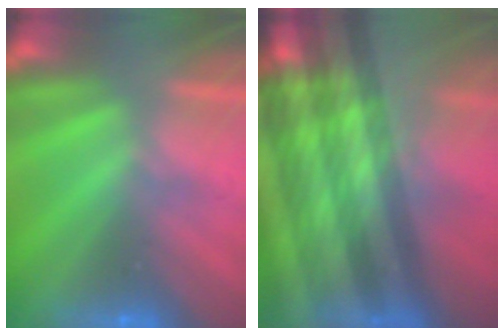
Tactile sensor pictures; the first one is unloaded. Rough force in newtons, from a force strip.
{"total": 6.8}